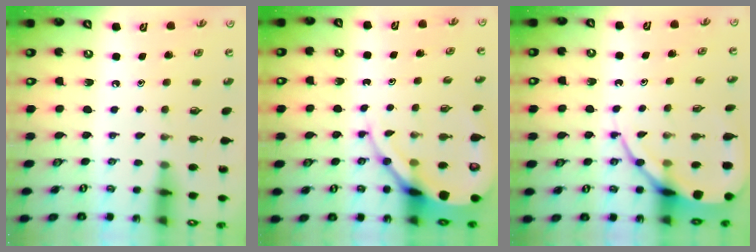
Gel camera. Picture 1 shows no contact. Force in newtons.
{"total": 9.9, "press": 9.8, "slide": 0.9}
{"total": 10.4, "press": 10.3, "slide": 1.1}